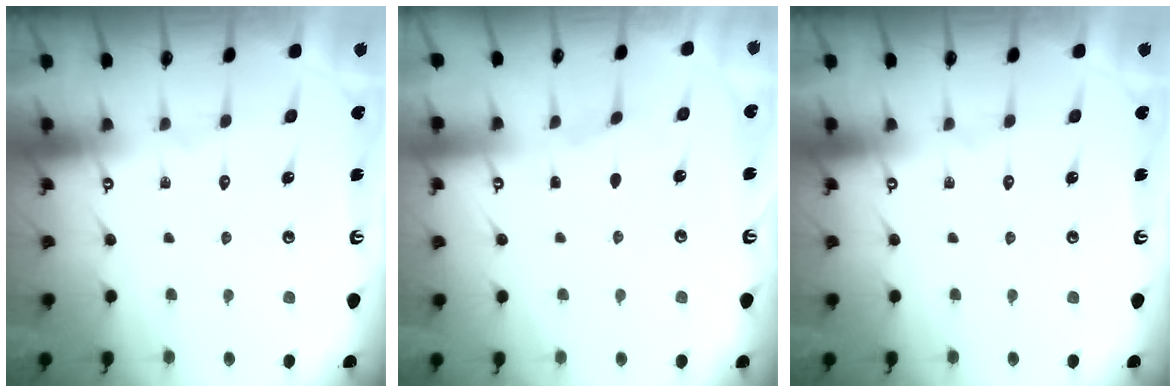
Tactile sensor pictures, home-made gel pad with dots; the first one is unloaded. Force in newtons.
{"total": 1.6, "press": 1.6, "slide": 0.3}
{"total": 0.0}